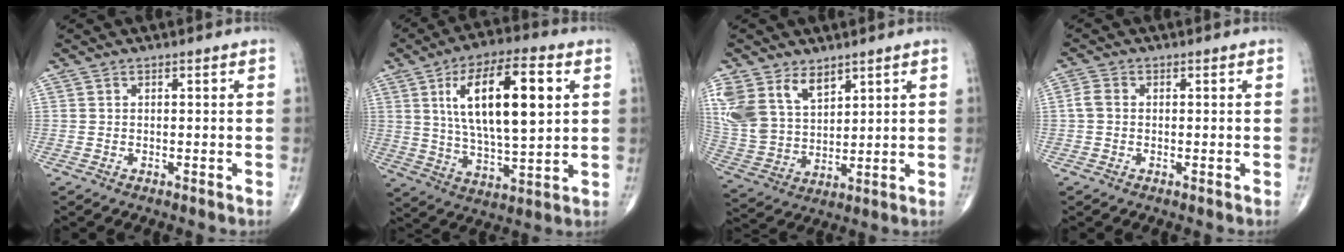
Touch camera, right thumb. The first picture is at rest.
{"total": 19.2, "force": [5.3, 7.1, 17.0], "torque": [-0.275, -0.006, 0.090]}
{"total": 14.7, "force": [7.8, 9.4, 8.1], "torque": [-0.163, -0.021, 0.170]}
{"total": 2.3, "force": [-0.1, 1.7, 1.5], "torque": [-0.030, 0.005, -0.007]}